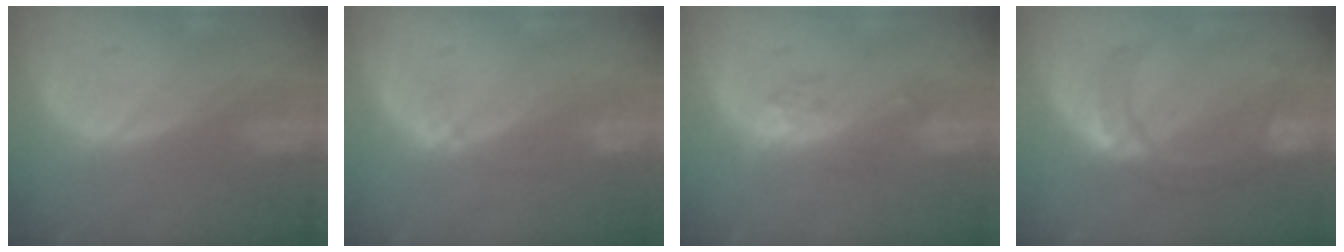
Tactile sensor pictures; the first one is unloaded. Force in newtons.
{"total": 1.3, "press": 1.3, "slide": 0.1}
{"total": 2.6, "press": 2.6, "slide": 0.2}
{"total": 7.0, "press": 6.9, "slide": 1.2}